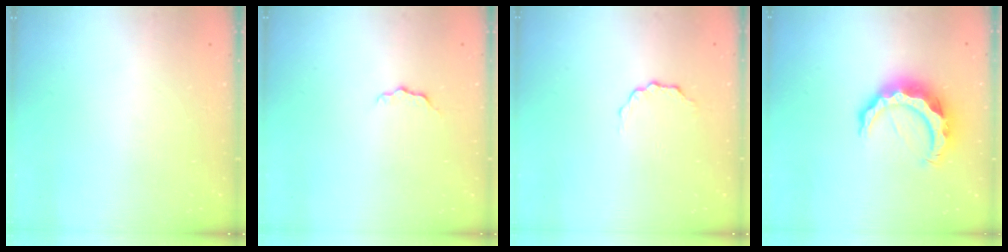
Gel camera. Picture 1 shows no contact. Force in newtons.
{"total": 3.1, "press": 3.1, "slide": 0.2}
{"total": 3.2, "press": 3.2, "slide": 0.5}
{"total": 10.8, "press": 10.8, "slide": 1.2}